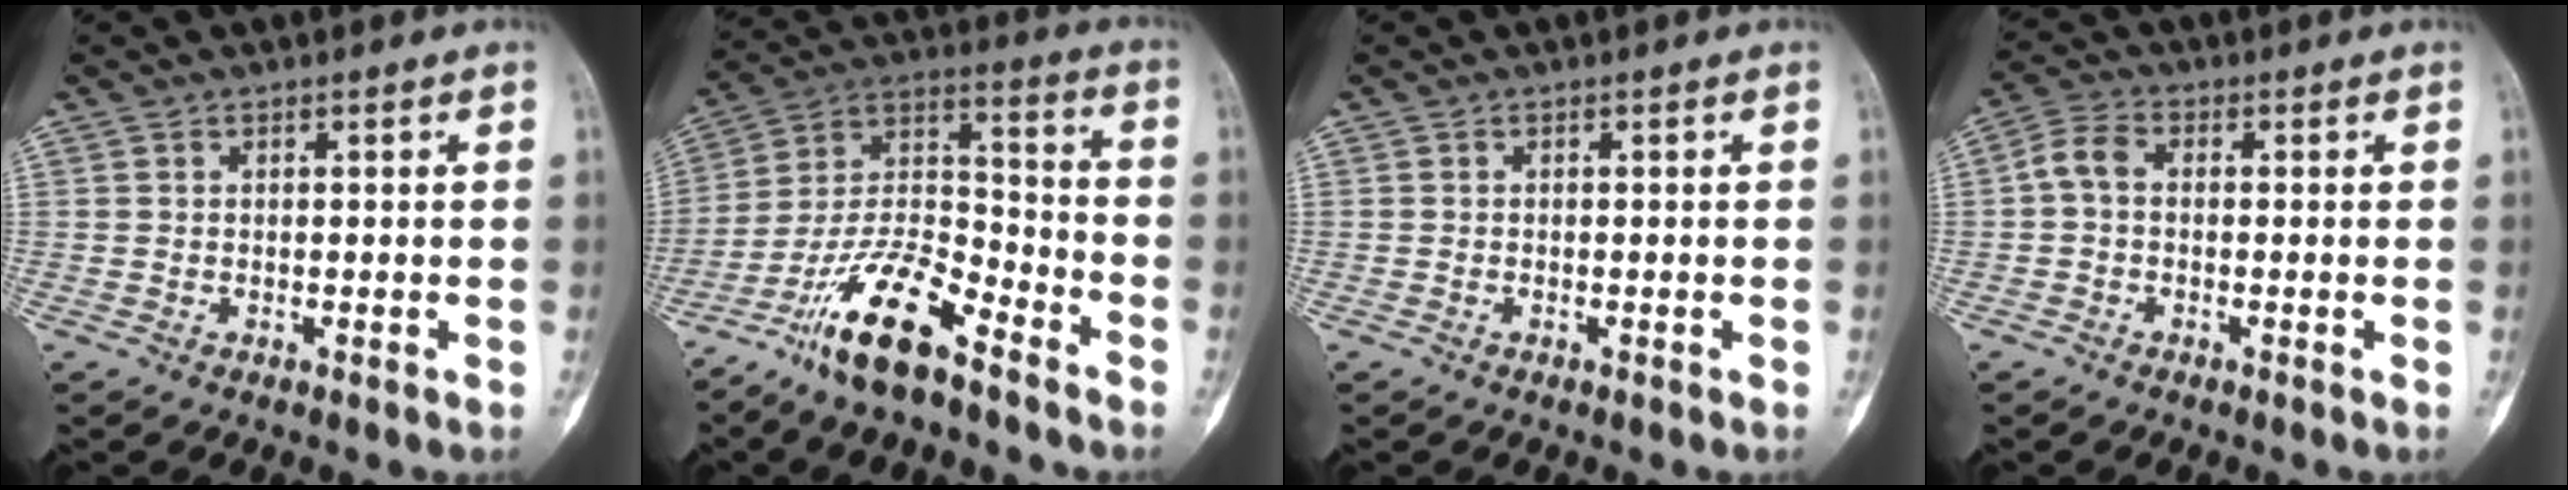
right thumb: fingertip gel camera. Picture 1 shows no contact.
{"total": 15.4, "force": [-10.6, 4.7, 10.1], "torque": [-0.188, 0.077, -0.202]}
{"total": 0.0}
{"total": 4.2, "force": [-0.2, 2.8, 3.2], "torque": [-0.061, 0.014, -0.015]}